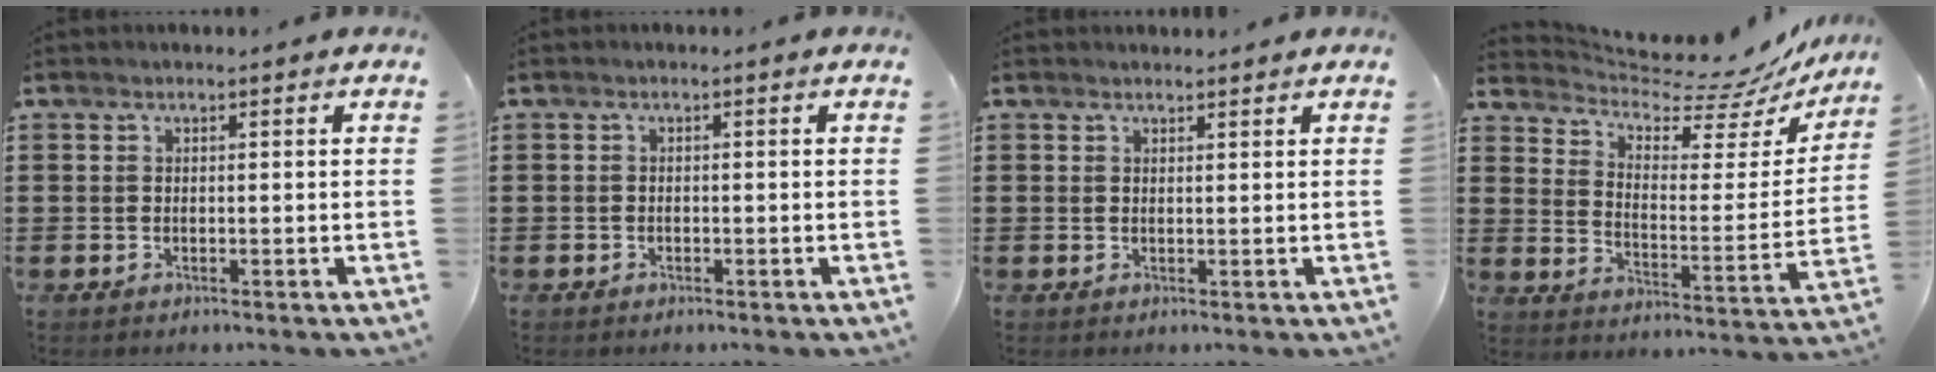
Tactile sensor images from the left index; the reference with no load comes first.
{"total": 0.7, "force": [-0.6, 0.3, 0.1], "torque": [-0.004, 0.001, -0.013]}
{"total": 1.0, "force": [1.0, 0.2, -0.1], "torque": [0.001, 0.001, 0.020]}
{"total": 6.7, "force": [6.1, 1.7, 2.3], "torque": [-0.061, -0.052, 0.099]}